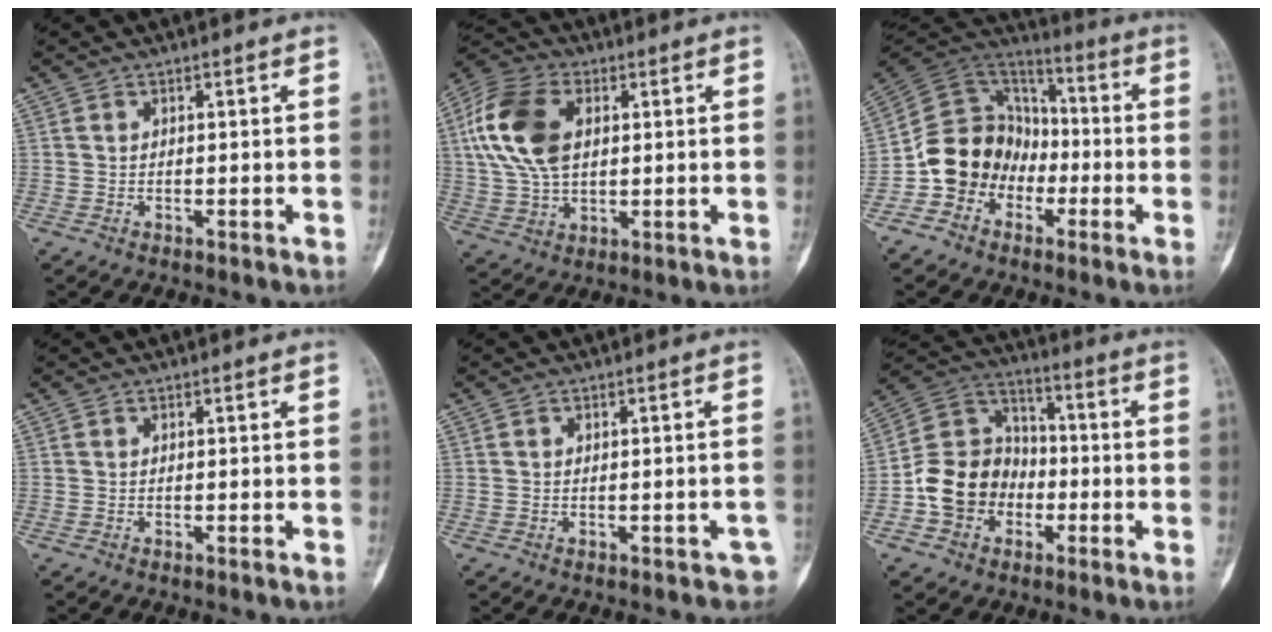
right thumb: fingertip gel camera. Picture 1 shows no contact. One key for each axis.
{"total": 14.9, "fx": 3.1, "fy": 9.3, "fz": 11.2, "tx": -0.230, "ty": 0.011, "tz": 0.057}
{"total": 14.6, "fx": -5.5, "fy": 12.5, "fz": 5.3, "tx": -0.054, "ty": 0.086, "tz": -0.103}
{"total": 0.0}
{"total": 2.2, "fx": -1.1, "fy": 1.3, "fz": 1.4, "tx": -0.011, "ty": 0.017, "tz": -0.008}
{"total": 13.6, "fx": -3.7, "fy": 11.4, "fz": 6.4, "tx": -0.085, "ty": 0.050, "tz": -0.073}